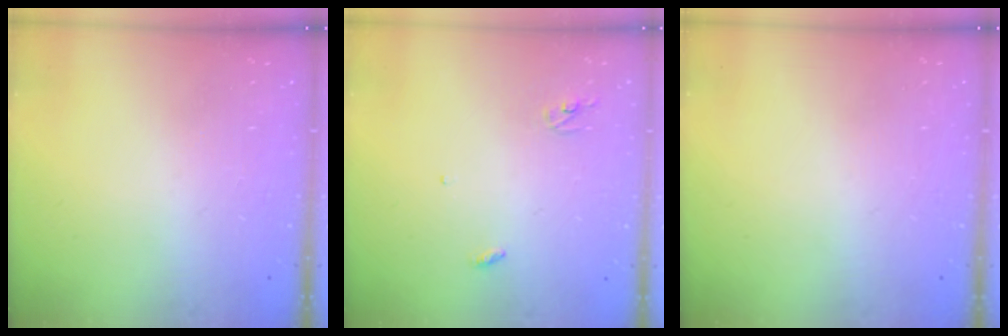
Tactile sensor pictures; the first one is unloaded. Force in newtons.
{"total": 3.0, "press": 2.9, "slide": 0.2}
{"total": 0.0}